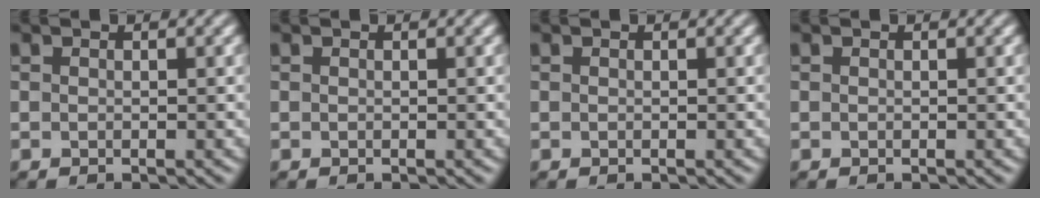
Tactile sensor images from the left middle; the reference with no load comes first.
{"total": 0.0}
{"total": 0.0}
{"total": 0.0}